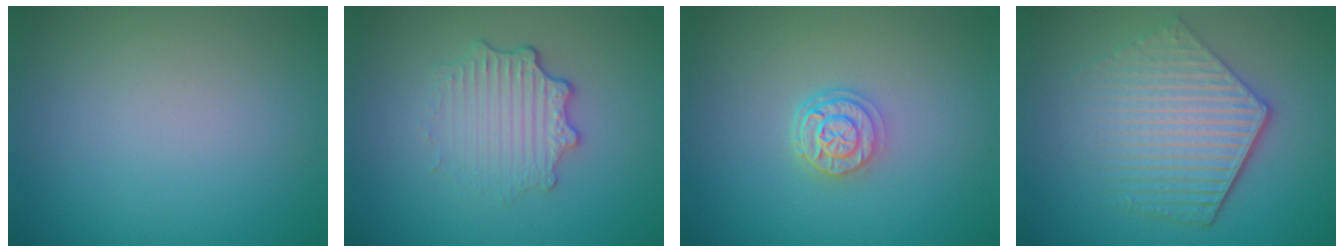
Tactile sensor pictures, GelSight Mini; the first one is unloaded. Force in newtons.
{"total": 3.4, "press": 2.6, "slide": 2.1}
{"total": 2.7, "press": 2.2, "slide": 1.5}
{"total": 5.7, "press": 4.2, "slide": 3.8}